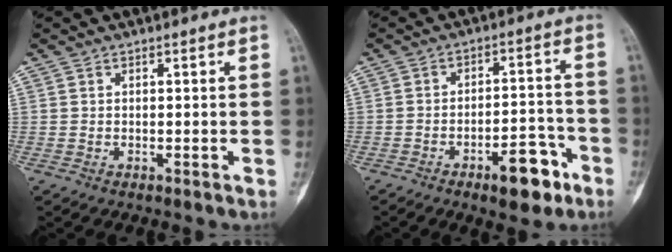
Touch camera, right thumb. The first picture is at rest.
{"total": 9.4, "force": [-5.4, 4.0, 6.7], "torque": [-0.080, 0.042, -0.074]}